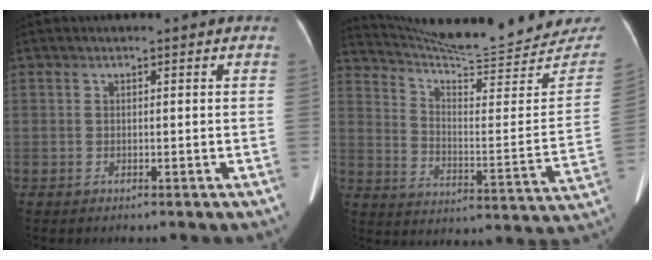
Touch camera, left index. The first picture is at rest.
{"total": 24.5, "force": [23.4, 1.5, 6.9], "torque": [-0.108, -0.092, 0.315]}